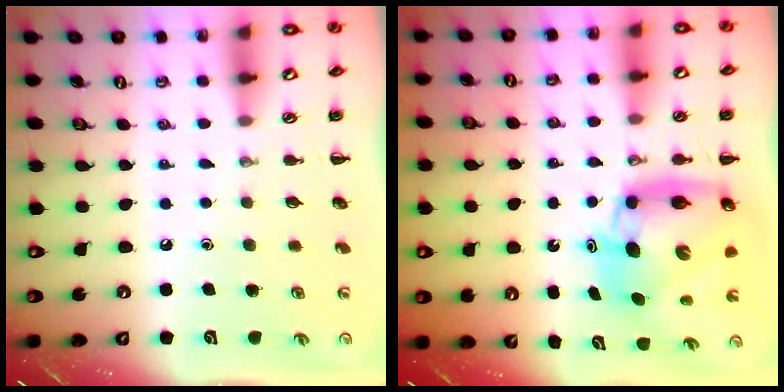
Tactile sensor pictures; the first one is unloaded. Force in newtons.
{"total": 11.1, "press": 10.6, "slide": 3.2}